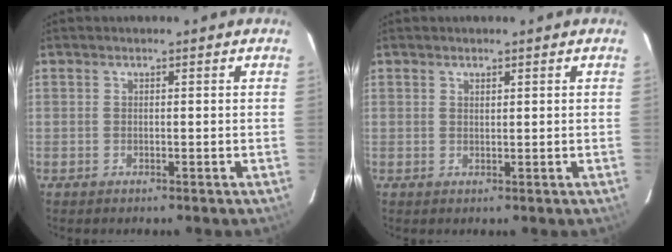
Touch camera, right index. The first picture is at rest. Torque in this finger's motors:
{"motor_torque": [-0.24, -0.07, -0.03, 0.00]}